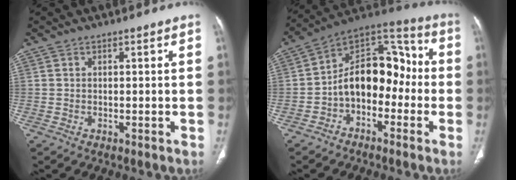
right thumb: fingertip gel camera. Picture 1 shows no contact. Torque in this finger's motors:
{"motor_torque": [1.99, 2.34, 1.38, -0.87, 0.10]}